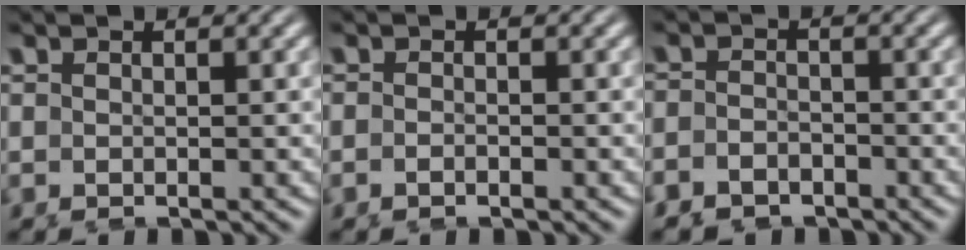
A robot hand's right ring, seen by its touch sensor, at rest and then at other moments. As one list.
[{"total": 0.9, "force": [-0.9, 0.2, 0.2], "torque": [-0.009, -0.003, -0.020]}, {"total": 4.4, "force": [-3.4, 2.7, 0.4], "torque": [-0.018, -0.023, -0.060]}]